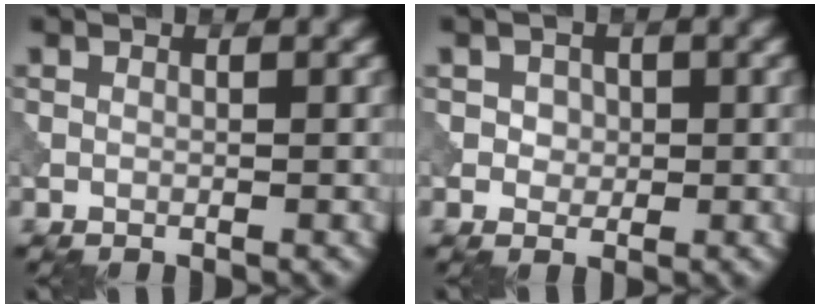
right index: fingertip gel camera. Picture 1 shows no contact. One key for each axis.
{"total": 1.7, "fx": 0.3, "fy": 1.4, "fz": 0.8, "tx": -0.013, "ty": 0.002, "tz": 0.005}